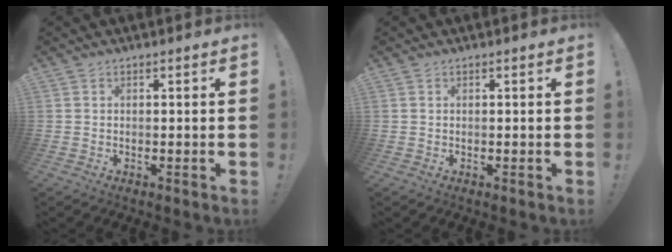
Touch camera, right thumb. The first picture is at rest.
{"total": 0.0}